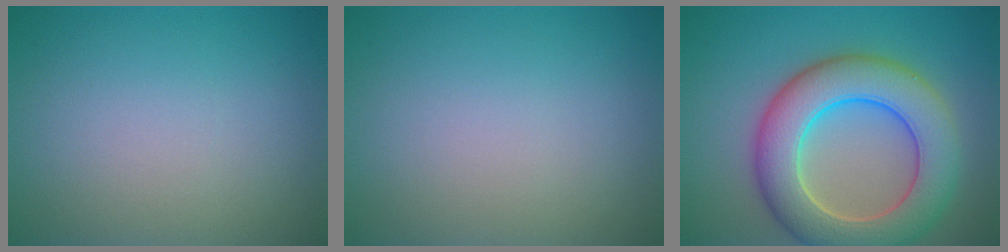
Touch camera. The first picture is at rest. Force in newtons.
{"total": 0.0}
{"total": 9.1, "press": 9.1, "slide": 0.4}